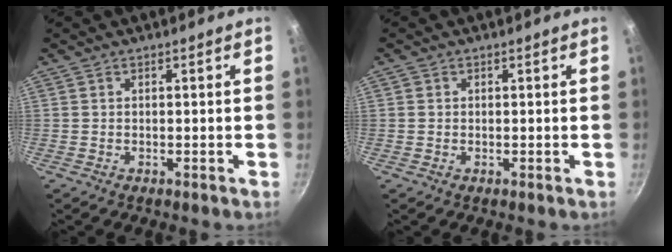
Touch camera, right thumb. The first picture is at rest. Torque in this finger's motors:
{"motor_torque": [-0.32, 0.36, -0.11, 0.18, 0.04]}